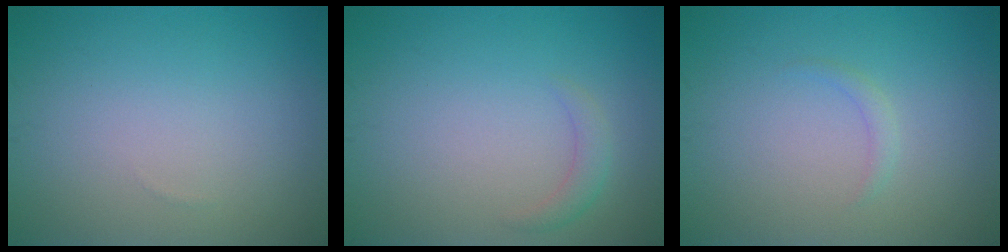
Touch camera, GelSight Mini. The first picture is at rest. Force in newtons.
{"total": 1.3, "press": 1.3, "slide": 0.1}
{"total": 0.8, "press": 0.8, "slide": 0.0}